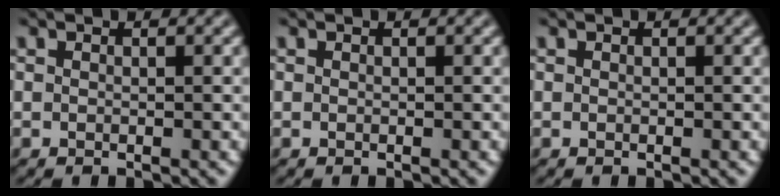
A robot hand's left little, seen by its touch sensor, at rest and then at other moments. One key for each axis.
{"total": 0.0}
{"total": 0.0}